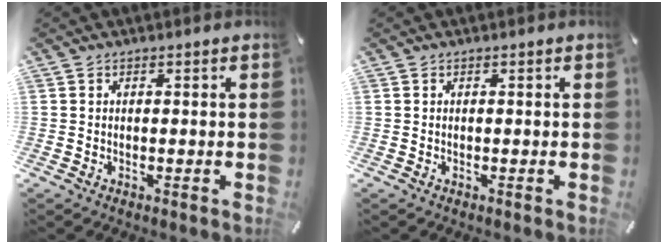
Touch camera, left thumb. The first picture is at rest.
{"total": 0.0}